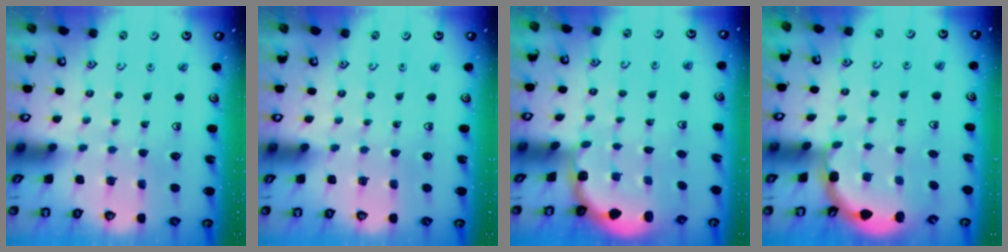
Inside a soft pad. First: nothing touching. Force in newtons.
{"total": 0.0}
{"total": 1.8, "press": 1.7, "slide": 0.7}
{"total": 2.8, "press": 2.8, "slide": 0.6}